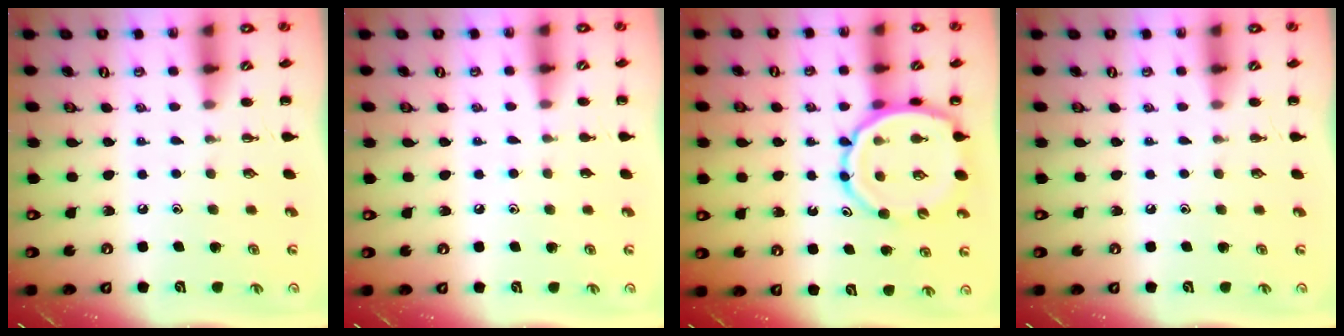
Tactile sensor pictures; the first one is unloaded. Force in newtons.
{"total": 2.9, "press": 2.6, "slide": 1.2}
{"total": 12.2, "press": 11.9, "slide": 2.7}
{"total": 0.0}